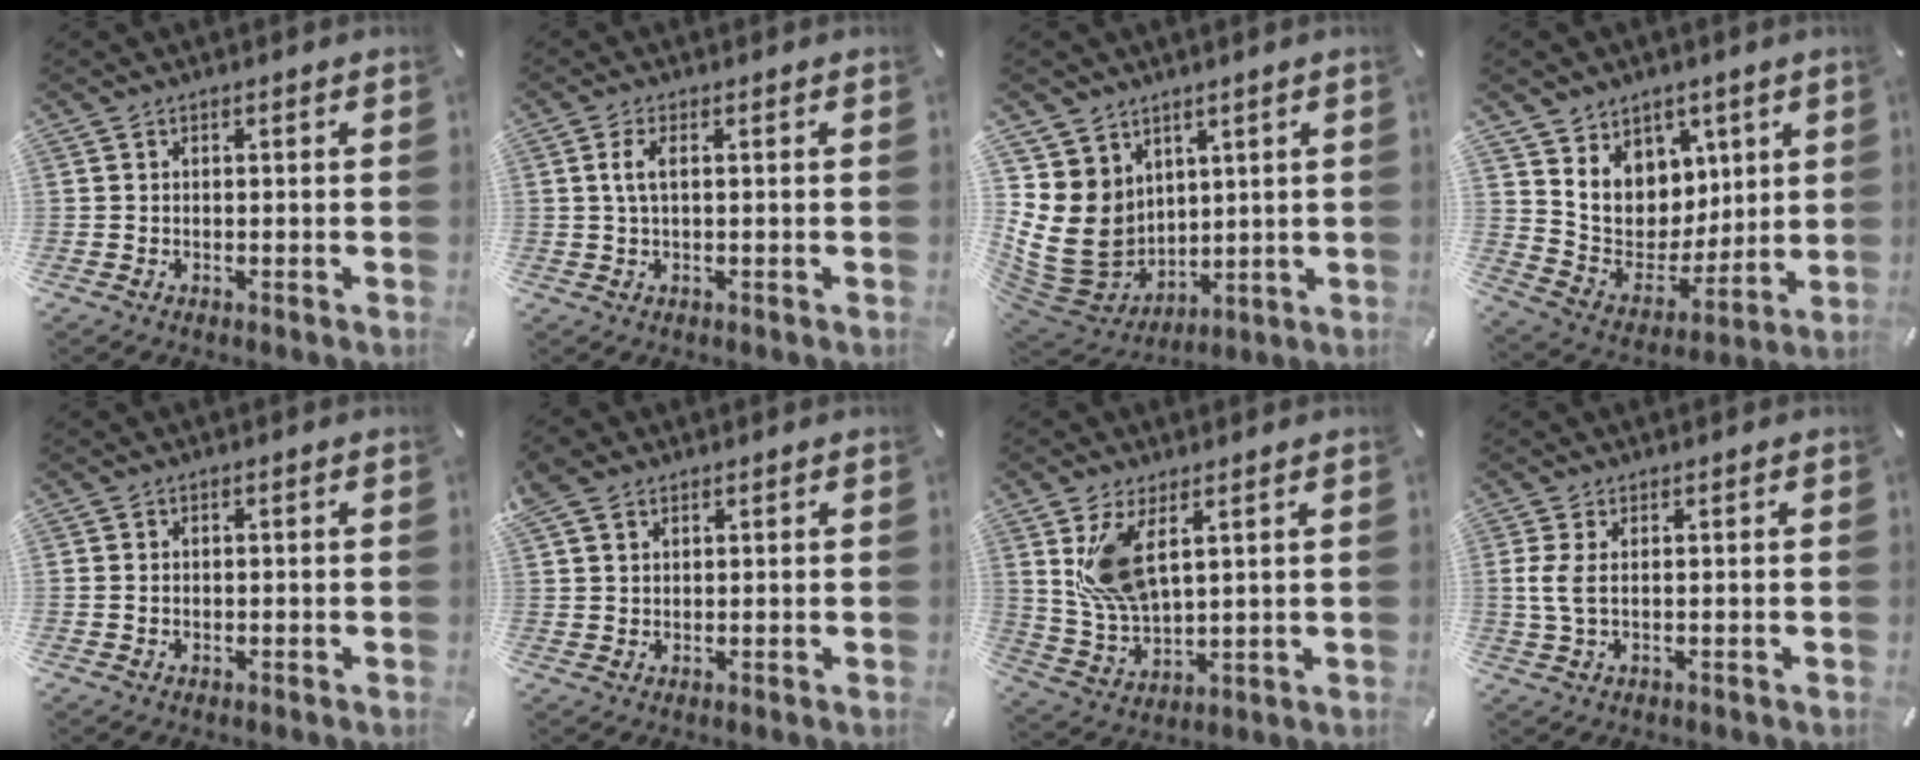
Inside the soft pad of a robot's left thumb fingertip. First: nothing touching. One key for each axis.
{"total": 3.5, "fx": 0.6, "fy": 1.2, "fz": 3.3, "tx": -0.073, "ty": 0.001, "tz": 0.006}
{"total": 14.6, "fx": 1.6, "fy": 13.3, "fz": 5.9, "tx": -0.132, "ty": -0.025, "tz": 0.038}
{"total": 11.5, "fx": 4.8, "fy": 10.2, "fz": 2.6, "tx": -0.055, "ty": -0.048, "tz": 0.105}
{"total": 0.9, "fx": -0.2, "fy": 0.7, "fz": 0.6, "tx": -0.012, "ty": 0.003, "tz": -0.004}
{"total": 5.6, "fx": 2.4, "fy": 4.1, "fz": 3.0, "tx": -0.078, "ty": 0.005, "tz": 0.046}
{"total": 11.0, "fx": 4.7, "fy": 5.3, "fz": 8.4, "tx": -0.190, "ty": -0.013, "tz": 0.082}
{"total": 4.1, "fx": 0.6, "fy": 1.4, "fz": 3.8, "tx": -0.087, "ty": -0.002, "tz": 0.007}